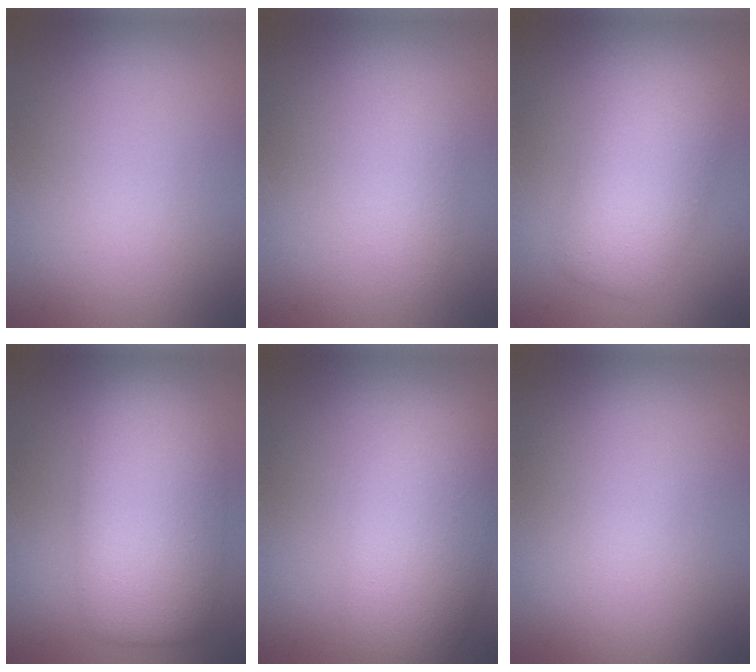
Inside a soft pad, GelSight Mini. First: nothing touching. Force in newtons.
{"total": 1.6, "press": 1.6, "slide": 0.2}
{"total": 4.8, "press": 4.8, "slide": 0.0}
{"total": 8.0, "press": 8.0, "slide": 0.2}
{"total": 7.3, "press": 7.3, "slide": 0.5}
{"total": 0.0}